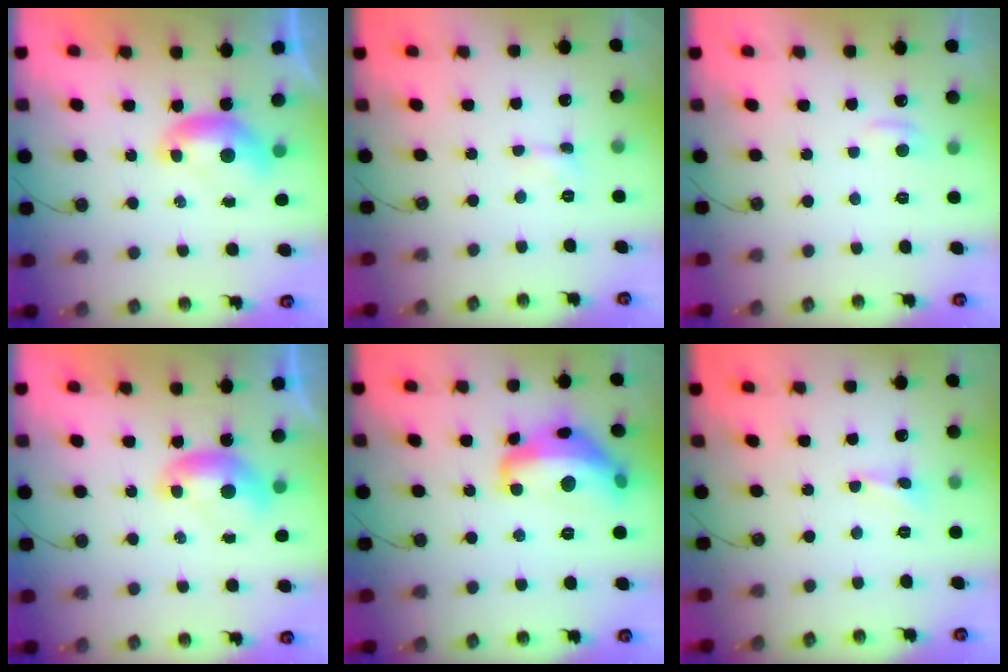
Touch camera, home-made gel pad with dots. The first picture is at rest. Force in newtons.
{"total": 1.0, "press": 1.0, "slide": 0.1}
{"total": 0.9, "press": 0.7, "slide": 0.6}
{"total": 0.0}
{"total": 11.9, "press": 11.9, "slide": 1.4}
{"total": 1.2, "press": 1.1, "slide": 0.5}